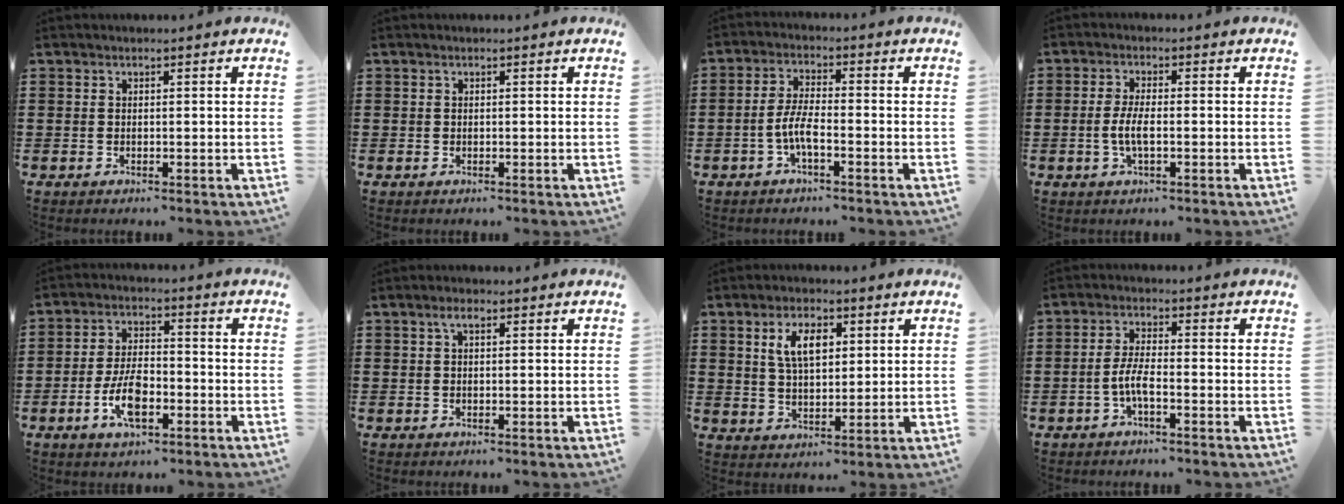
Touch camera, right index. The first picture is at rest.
{"total": 0.0}
{"total": 4.8, "force": [-1.9, 1.2, 4.3], "torque": [-0.108, -0.008, -0.045]}
{"total": 3.9, "force": [-0.8, 1.1, 3.7], "torque": [-0.086, -0.004, -0.023]}
{"total": 7.5, "force": [-2.8, 3.5, 6.1], "torque": [-0.134, 0.001, -0.056]}
{"total": 1.7, "force": [0.6, 0.8, 1.4], "torque": [-0.032, 0.007, 0.010]}
{"total": 6.1, "force": [2.1, 3.0, 4.9], "torque": [-0.098, 0.009, 0.034]}
{"total": 4.2, "force": [-1.6, 1.0, 3.8], "torque": [-0.094, -0.005, -0.039]}